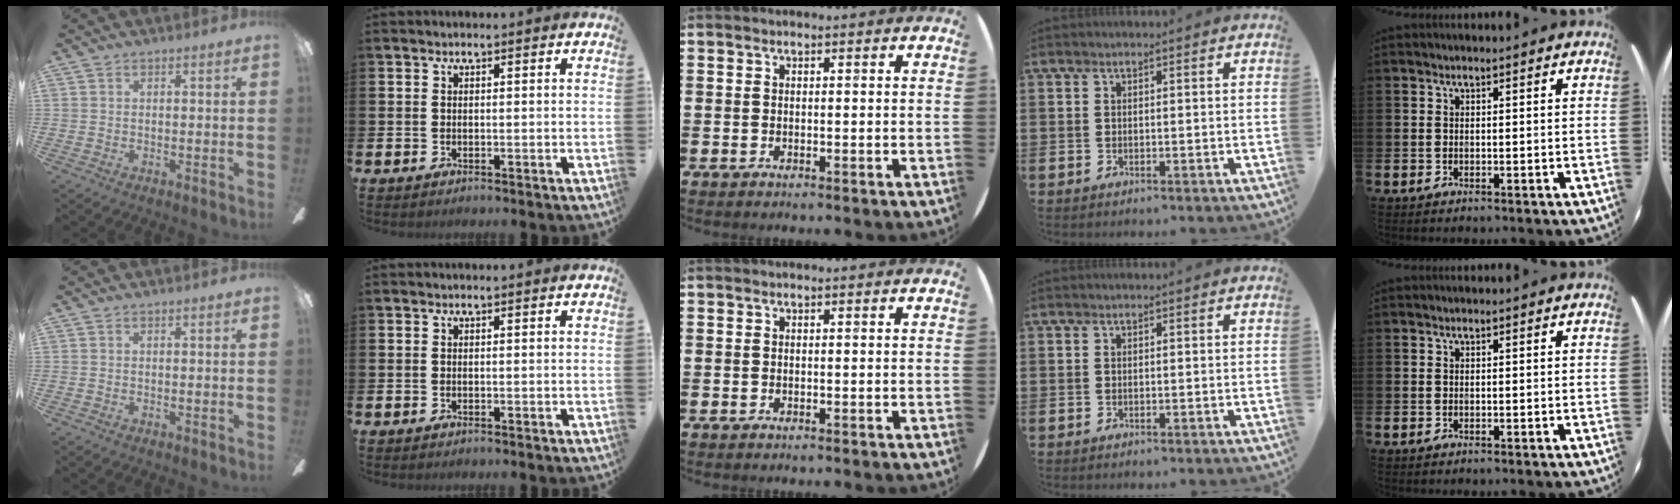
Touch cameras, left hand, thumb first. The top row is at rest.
{}